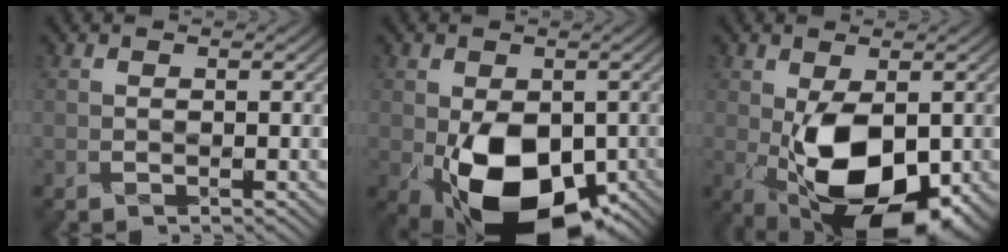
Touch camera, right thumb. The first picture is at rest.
{"total": 10.8, "force": [-3.9, 6.6, 7.7], "torque": [-0.131, -0.027, -0.052]}
{"total": 12.5, "force": [-3.2, 6.5, 10.2], "torque": [-0.179, -0.009, -0.043]}